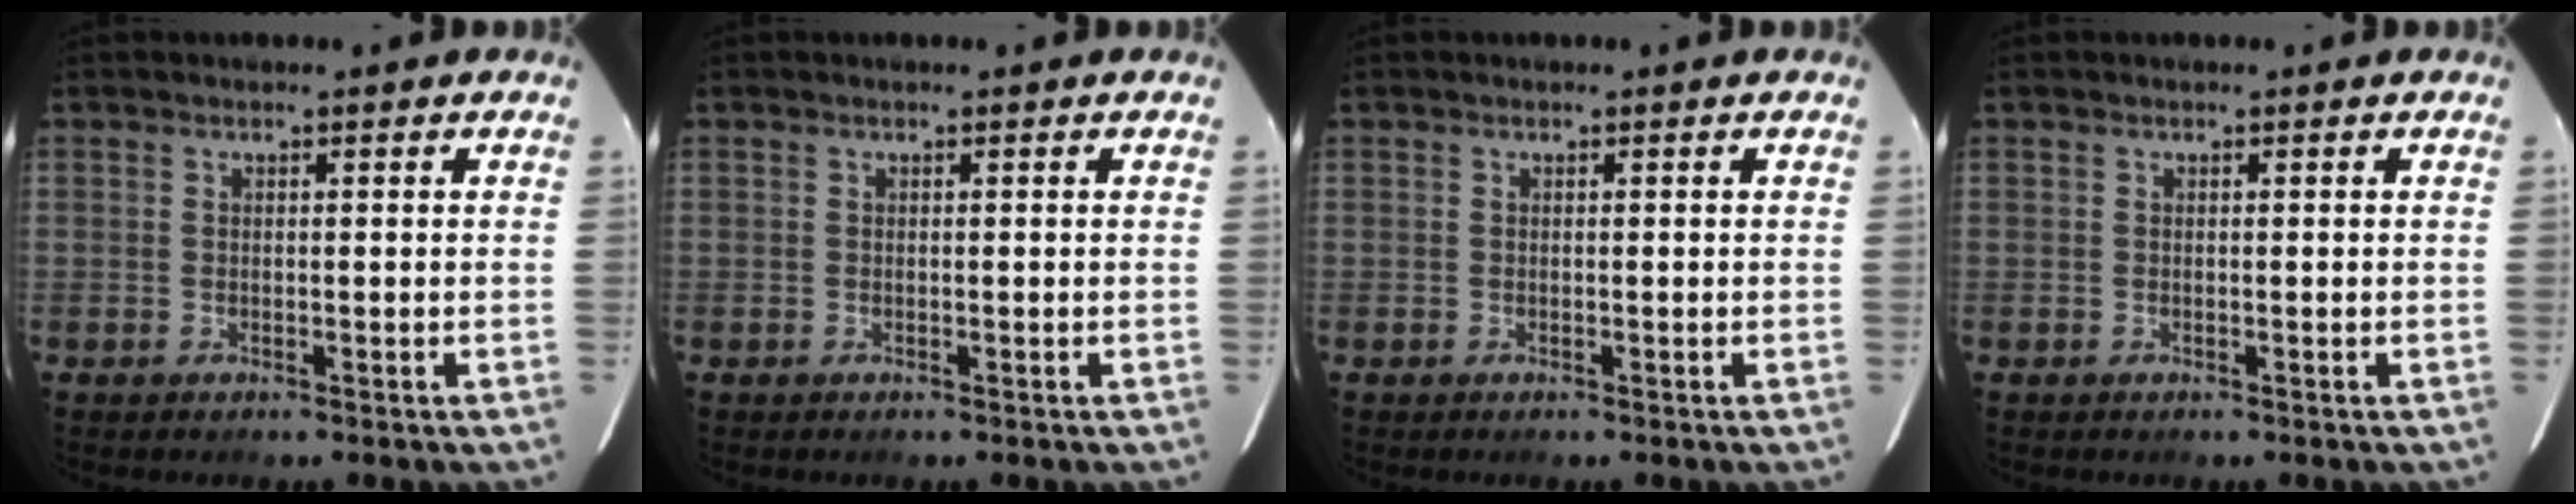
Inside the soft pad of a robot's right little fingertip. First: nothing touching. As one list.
[{"total": 0.0}, {"total": 0.0}, {"total": 0.0}]